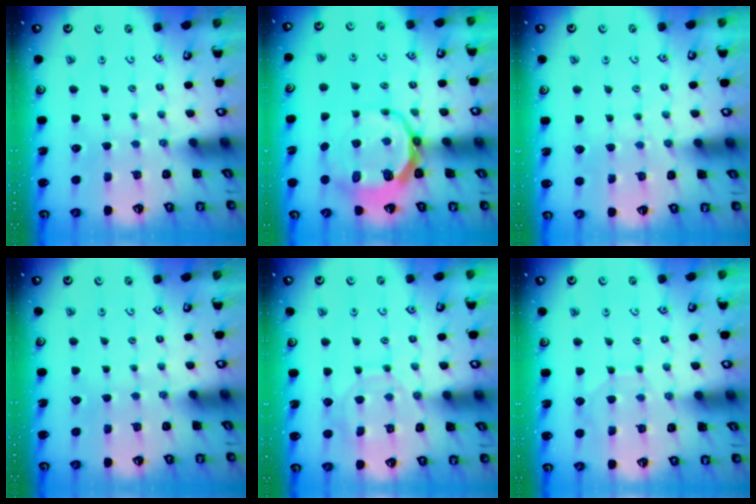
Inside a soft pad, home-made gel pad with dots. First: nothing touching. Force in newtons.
{"total": 11.0, "press": 10.2, "slide": 4.0}
{"total": 6.2, "press": 6.1, "slide": 0.8}
{"total": 0.0}
{"total": 10.1, "press": 10.1, "slide": 0.7}
{"total": 6.1, "press": 6.1, "slide": 0.6}